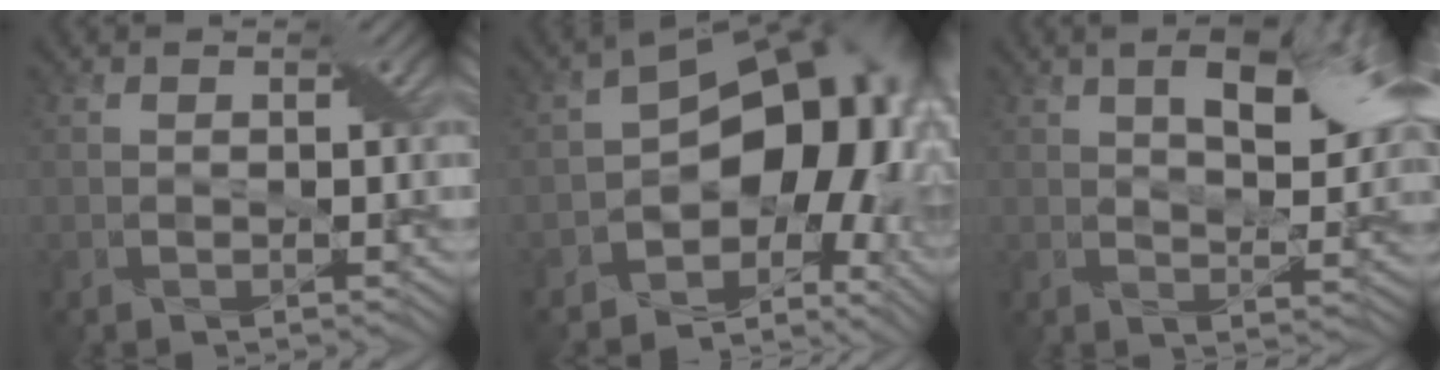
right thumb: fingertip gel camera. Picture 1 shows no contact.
{"total": 16.3, "force": [-2.5, 10.8, 11.9], "torque": [-0.148, -0.026, -0.030]}
{"total": 10.0, "force": [4.2, 3.7, 8.3], "torque": [-0.124, 0.009, 0.059]}